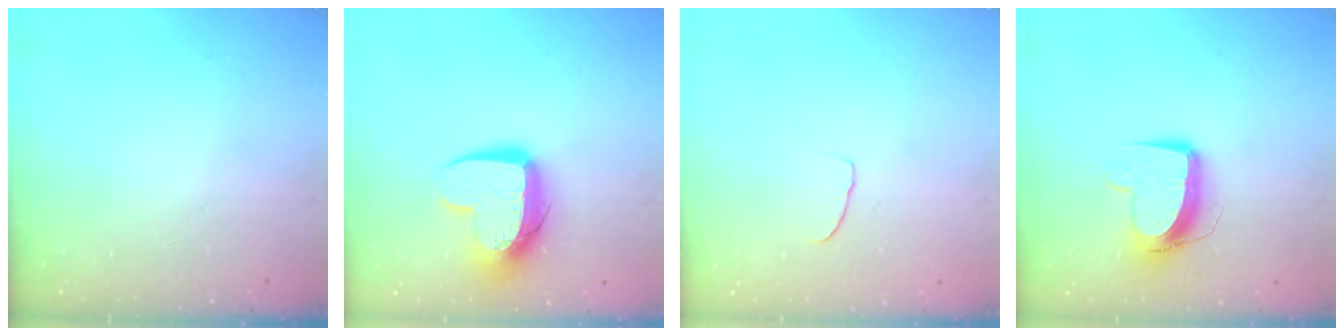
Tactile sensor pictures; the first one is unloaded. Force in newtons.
{"total": 12.3, "press": 12.3, "slide": 0.9}
{"total": 3.3, "press": 3.3, "slide": 0.3}
{"total": 10.6, "press": 10.6, "slide": 0.6}